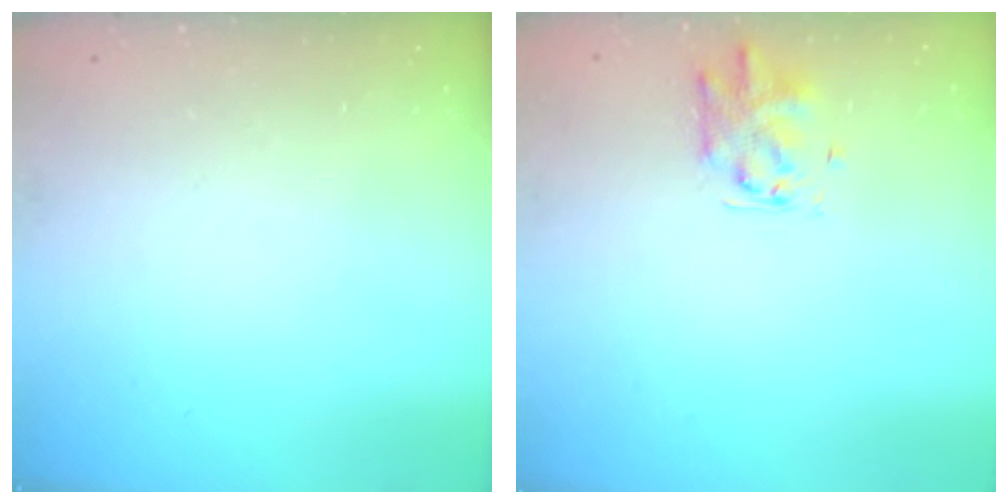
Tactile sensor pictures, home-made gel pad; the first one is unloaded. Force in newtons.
{"total": 1.4, "press": 1.1, "slide": 0.8}